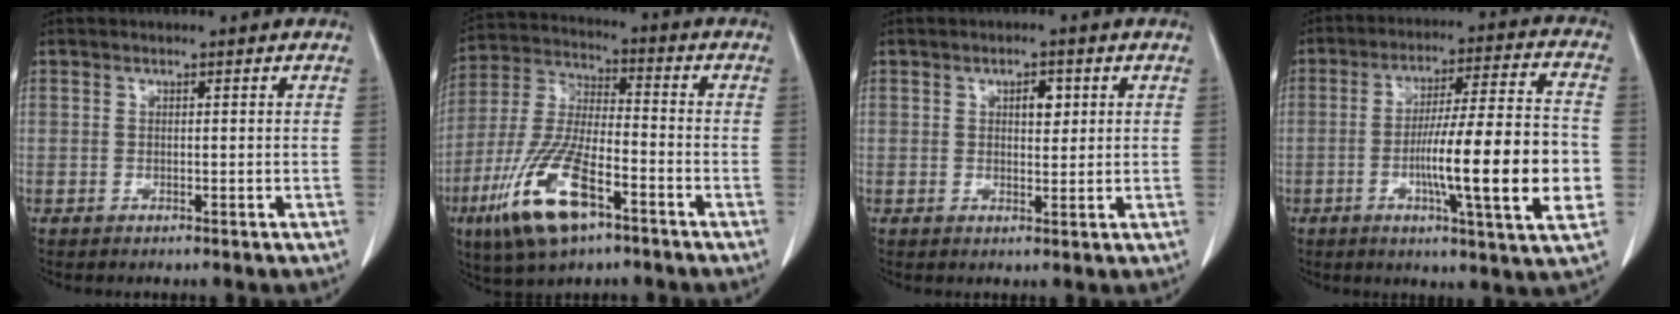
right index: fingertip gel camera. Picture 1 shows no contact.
{"total": 14.8, "force": [-7.5, 4.3, 12.1], "torque": [-0.255, -0.016, -0.134]}
{"total": 2.7, "force": [1.0, 1.3, 2.2], "torque": [-0.032, -0.001, 0.015]}
{"total": 17.9, "force": [-3.6, 0.8, 17.5], "torque": [-0.256, 0.002, -0.055]}